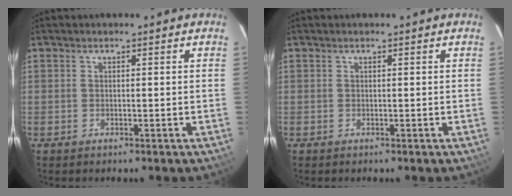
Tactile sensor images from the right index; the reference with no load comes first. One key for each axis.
{"total": 0.0}